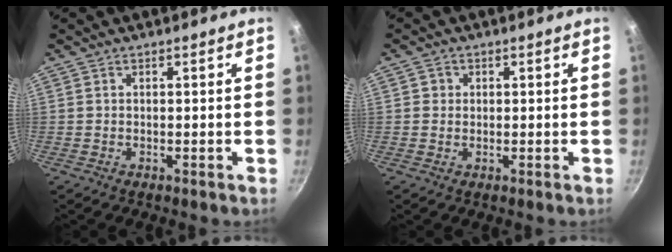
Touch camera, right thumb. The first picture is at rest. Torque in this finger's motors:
{"motor_torque": [-0.56, 0.46, 0.11, 0.22, 0.02]}